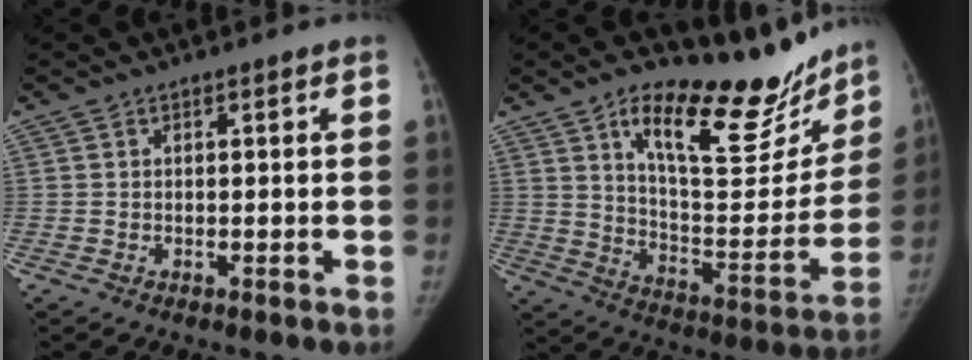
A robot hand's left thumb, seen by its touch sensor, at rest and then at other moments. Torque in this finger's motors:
{"motor_torque": [0.20, 0.16, 1.07, -0.98, 0.10]}